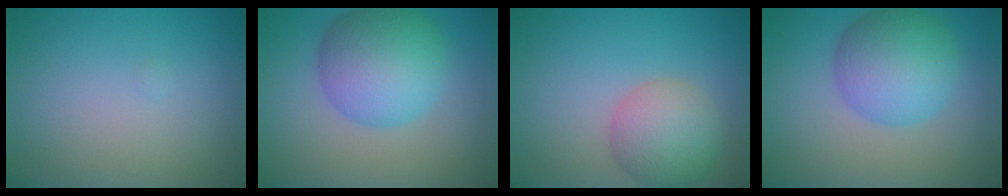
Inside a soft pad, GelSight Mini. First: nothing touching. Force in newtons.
{"total": 8.0, "press": 8.0, "slide": 0.1}
{"total": 5.2, "press": 5.2, "slide": 0.3}
{"total": 6.9, "press": 6.9, "slide": 0.2}